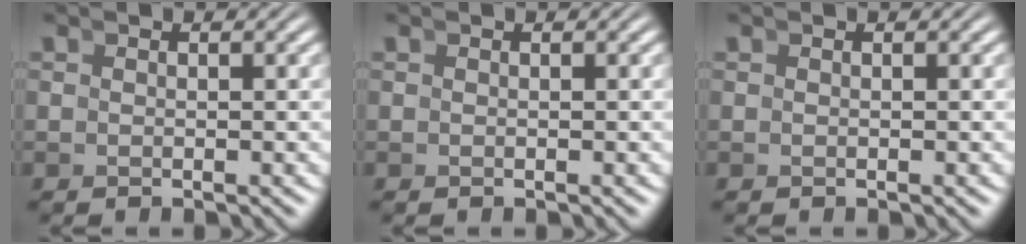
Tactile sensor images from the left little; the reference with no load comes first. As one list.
[{"total": 0.0}, {"total": 0.0}]